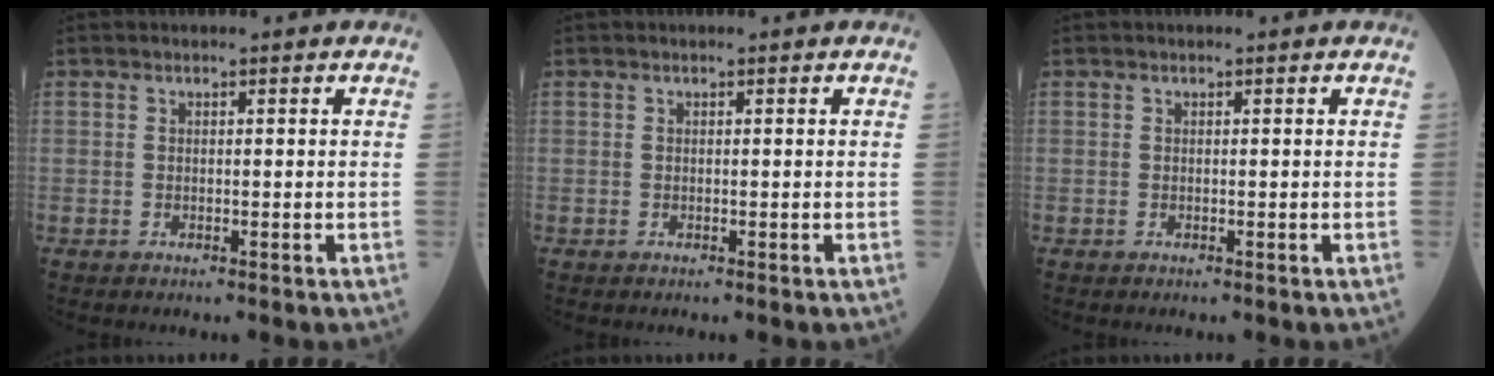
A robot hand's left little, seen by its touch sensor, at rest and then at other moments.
{"total": 0.0}
{"total": 0.0}